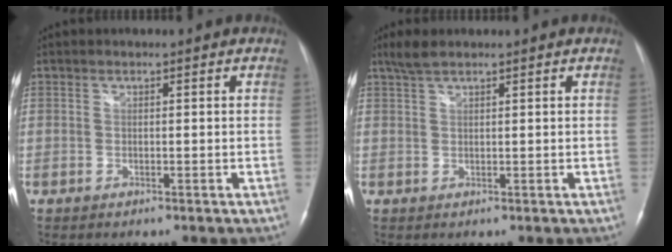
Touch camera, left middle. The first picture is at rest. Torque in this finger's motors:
{"motor_torque": [0.29, 0.01, -0.06, 0.03]}